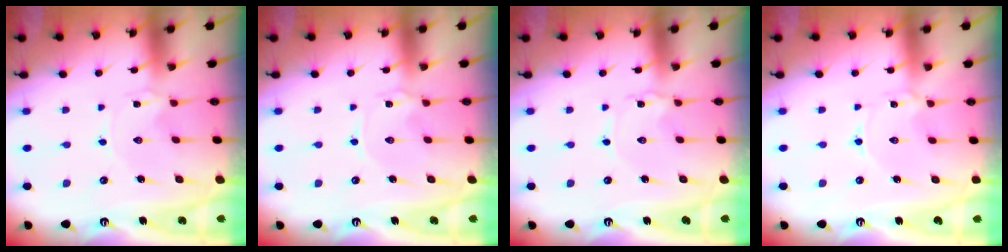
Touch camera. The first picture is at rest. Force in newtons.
{"total": 0.8, "press": 0.7, "slide": 0.3}
{"total": 1.2, "press": 1.1, "slide": 0.2}
{"total": 1.0, "press": 1.0, "slide": 0.2}